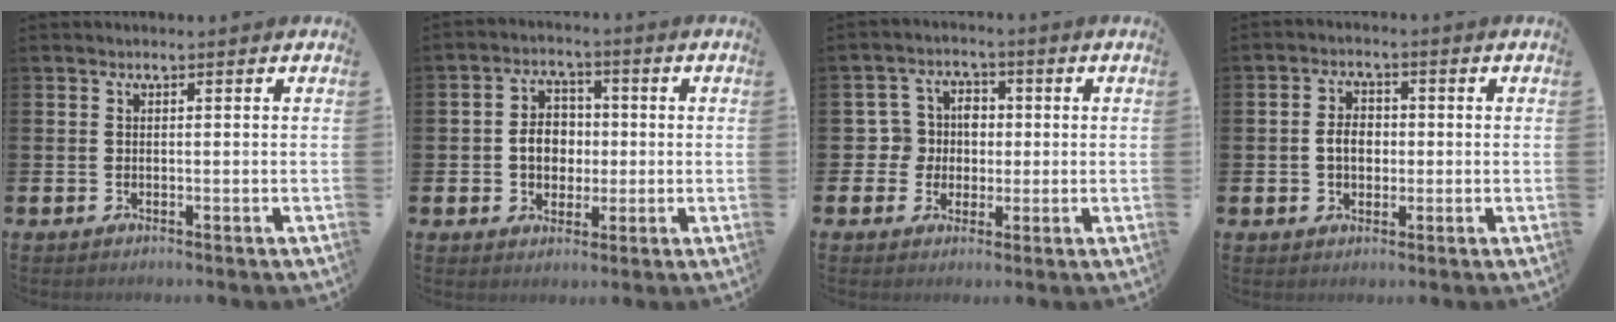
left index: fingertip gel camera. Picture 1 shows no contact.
{"total": 5.0, "force": [-0.2, 4.2, 2.7], "torque": [-0.040, 0.005, -0.013]}
{"total": 5.0, "force": [0.4, 4.8, 1.3], "torque": [-0.039, 0.014, 0.004]}
{"total": 3.6, "force": [-0.2, 2.7, 2.4], "torque": [-0.026, 0.002, -0.012]}